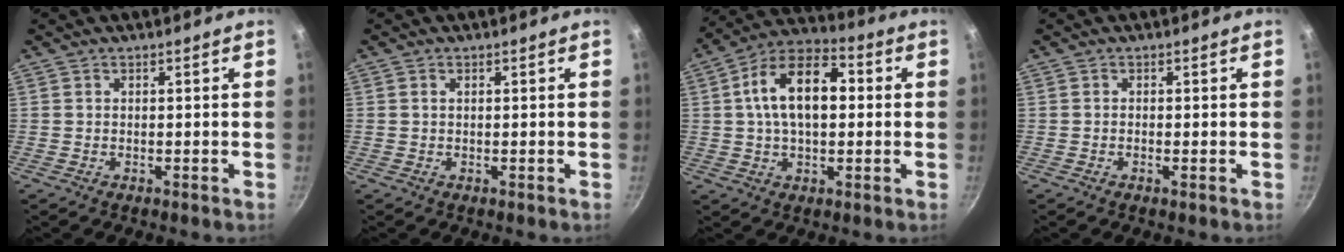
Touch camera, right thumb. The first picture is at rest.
{"total": 1.2, "force": [-1.0, -0.6, 0.1], "torque": [-0.032, 0.012, -0.025]}
{"total": 15.0, "force": [2.0, 8.7, 12.0], "torque": [-0.174, 0.030, 0.017]}
{"total": 0.0}